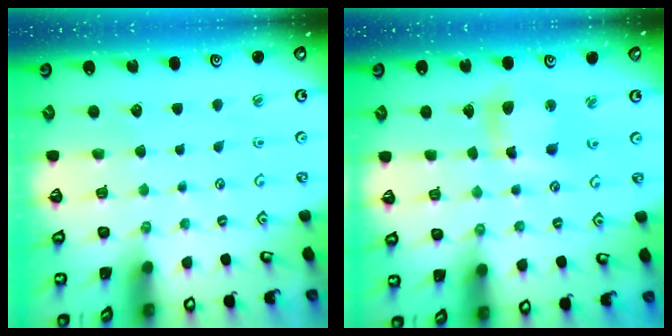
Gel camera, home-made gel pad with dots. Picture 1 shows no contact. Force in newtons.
{"total": 8.5, "press": 8.3, "slide": 1.4}